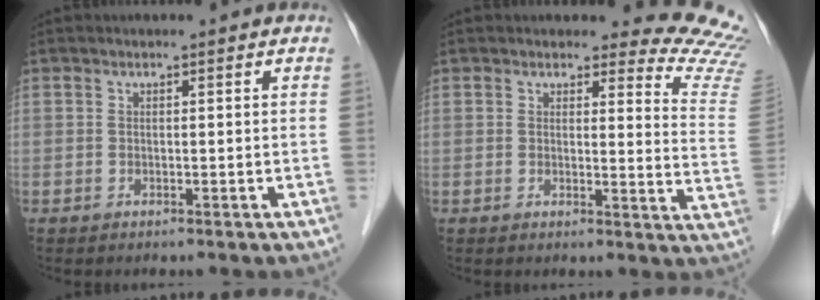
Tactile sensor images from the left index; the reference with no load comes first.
{"total": 10.6, "force": [10.5, 1.4, 1.2], "torque": [0.020, -0.112, 0.072]}